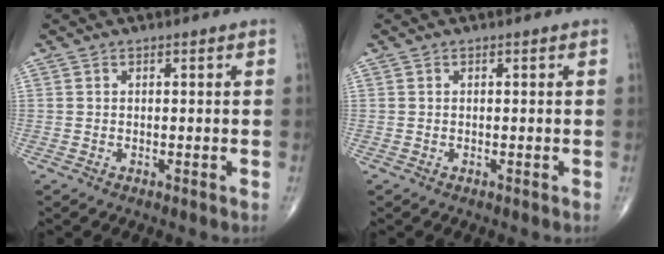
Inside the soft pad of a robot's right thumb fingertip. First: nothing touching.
{"total": 0.0}